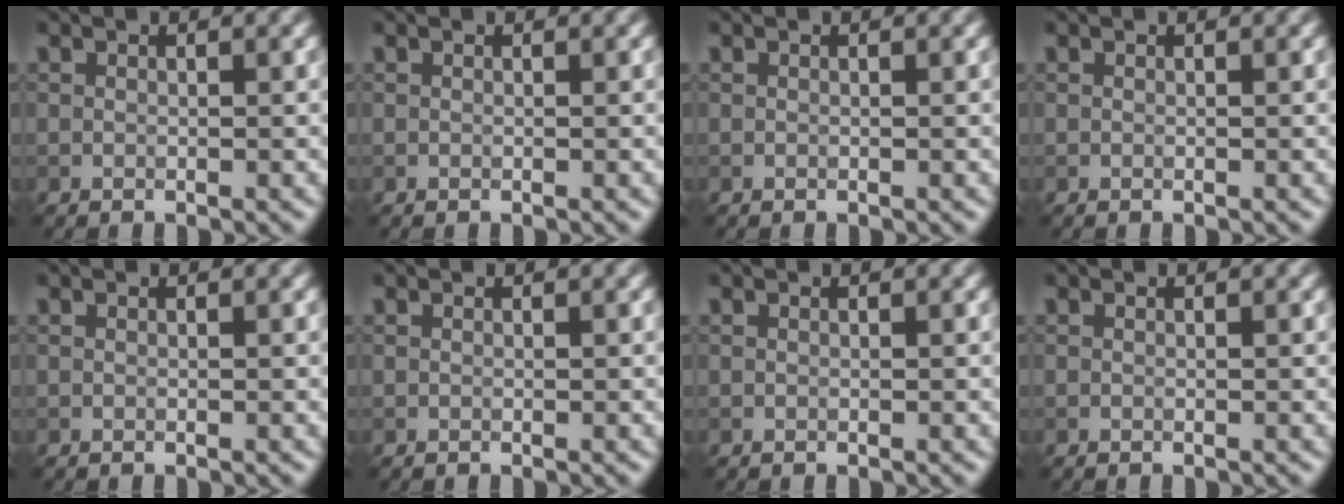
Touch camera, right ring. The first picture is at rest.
{"total": 0.0}
{"total": 0.0}
{"total": 0.0}
{"total": 0.0}
{"total": 0.0}
{"total": 0.0}
{"total": 0.0}